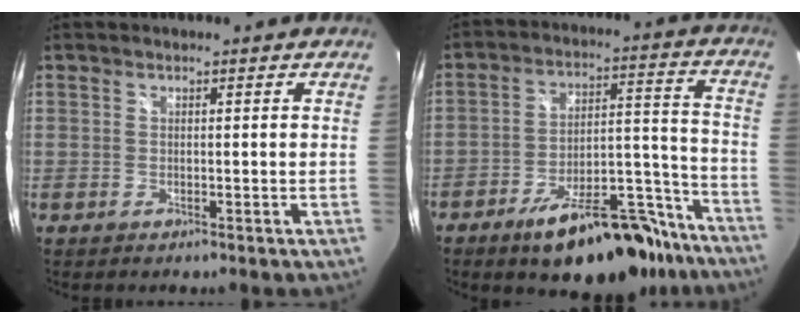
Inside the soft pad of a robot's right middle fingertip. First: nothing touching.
{"total": 21.5, "force": [-16.4, 7.8, 11.5], "torque": [-0.165, 0.028, -0.222]}